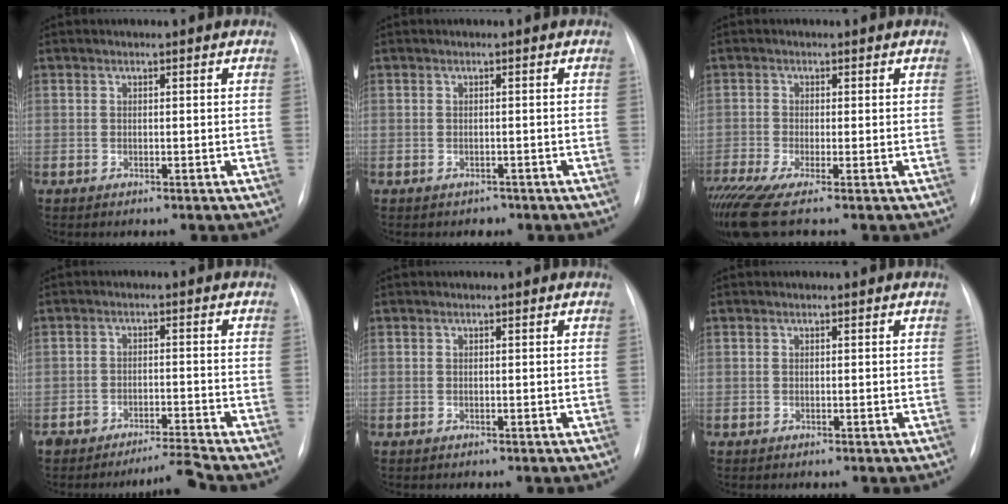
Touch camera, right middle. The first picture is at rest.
{"total": 1.1, "force": [-0.9, 0.8, 0.0], "torque": [-0.003, 0.002, -0.012]}
{"total": 6.6, "force": [-4.5, 0.3, 4.8], "torque": [-0.091, -0.022, -0.084]}
{"total": 3.8, "force": [-3.7, -0.7, 0.7], "torque": [-0.014, -0.005, -0.063]}
{"total": 0.0}
{"total": 0.0}